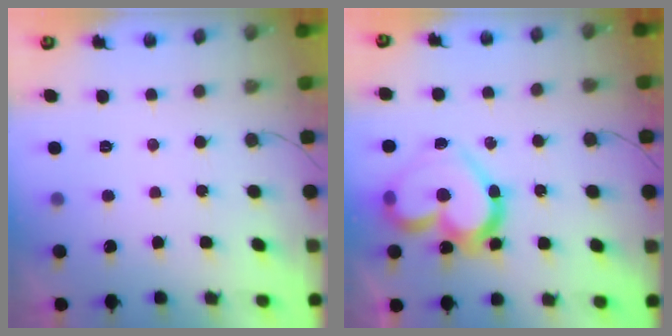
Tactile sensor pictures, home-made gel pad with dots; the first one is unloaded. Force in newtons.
{"total": 18.2, "press": 18.1, "slide": 2.0}